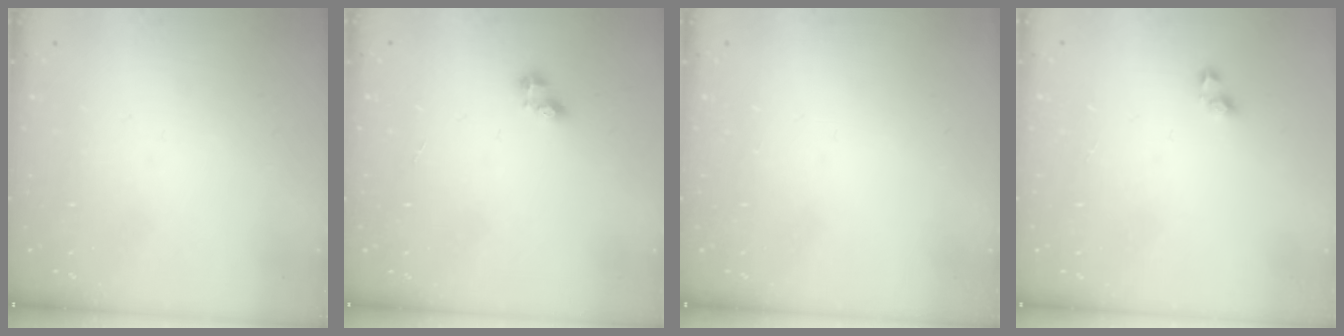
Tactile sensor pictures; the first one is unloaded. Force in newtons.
{"total": 2.6, "press": 2.6, "slide": 0.4}
{"total": 0.0}
{"total": 2.9, "press": 2.9, "slide": 0.2}